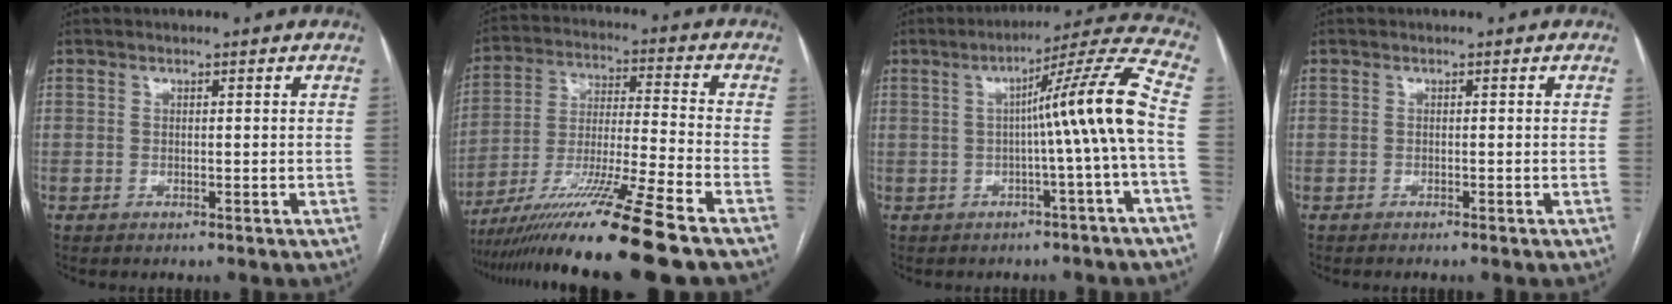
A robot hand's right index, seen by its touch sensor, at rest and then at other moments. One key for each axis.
{"total": 17.9, "fx": -13.4, "fy": -2.3, "fz": 11.7, "tx": -0.221, "ty": -0.034, "tz": -0.239}
{"total": 11.2, "fx": -1.0, "fy": -2.1, "fz": 11.0, "tx": -0.151, "ty": 0.018, "tz": -0.013}
{"total": 0.7, "fx": -0.6, "fy": -0.2, "fz": 0.4, "tx": -0.008, "ty": 0.001, "tz": -0.010}